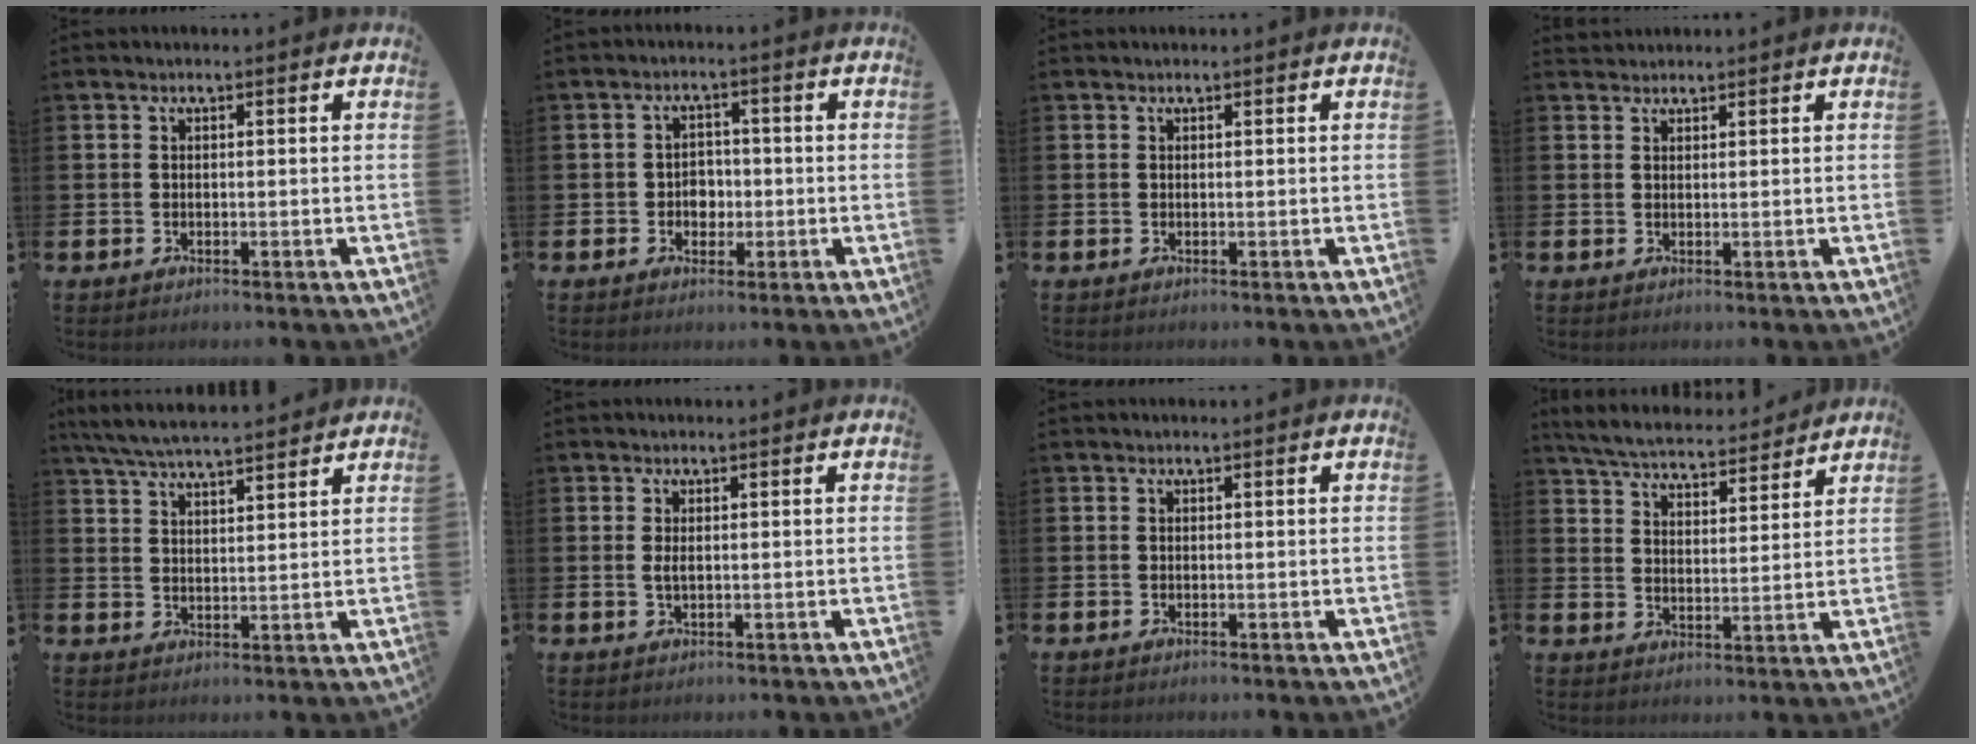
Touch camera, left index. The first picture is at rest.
{"total": 2.5, "force": [-0.5, 2.2, 1.2], "torque": [-0.007, 0.000, -0.017]}
{"total": 0.0}
{"total": 1.4, "force": [1.3, 0.4, -0.1], "torque": [0.011, -0.001, 0.023]}
{"total": 6.1, "force": [5.8, 0.4, 1.6], "torque": [-0.055, -0.022, 0.107]}
{"total": 1.1, "force": [0.3, 0.4, 1.0], "torque": [-0.016, 0.002, 0.002]}
{"total": 0.0}
{"total": 5.8, "force": [5.7, 0.8, 1.1], "torque": [-0.050, -0.035, 0.099]}